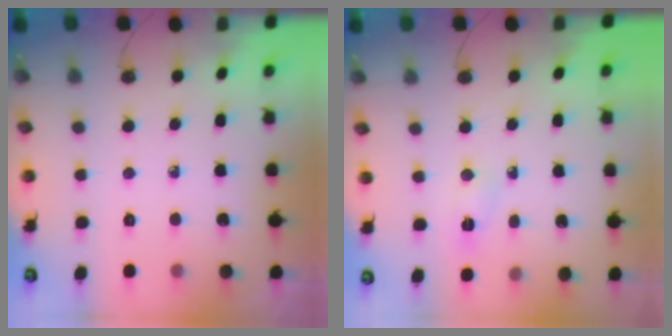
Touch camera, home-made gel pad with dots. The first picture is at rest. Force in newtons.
{"total": 2.2, "press": 2.2, "slide": 0.2}